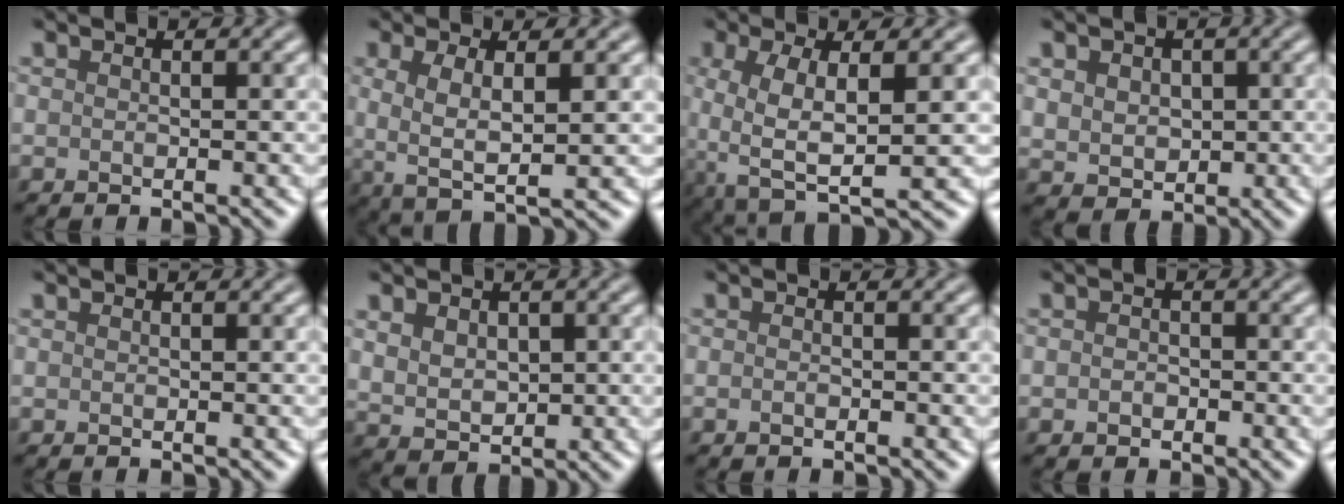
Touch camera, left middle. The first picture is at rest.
{"total": 3.9, "force": [0.3, 1.1, 3.7], "torque": [-0.075, -0.005, 0.006]}
{"total": 6.3, "force": [-0.3, 2.5, 5.8], "torque": [-0.120, -0.007, -0.006]}
{"total": 3.8, "force": [0.9, 3.1, 2.0], "torque": [-0.047, 0.006, 0.013]}
{"total": 0.0}
{"total": 3.4, "force": [0.8, 2.5, 2.3], "torque": [-0.046, -0.008, 0.023]}
{"total": 0.7, "force": [-0.4, 0.3, 0.5], "torque": [-0.009, -0.002, -0.008]}
{"total": 1.2, "force": [-0.4, 1.0, 0.5], "torque": [-0.008, -0.003, -0.009]}